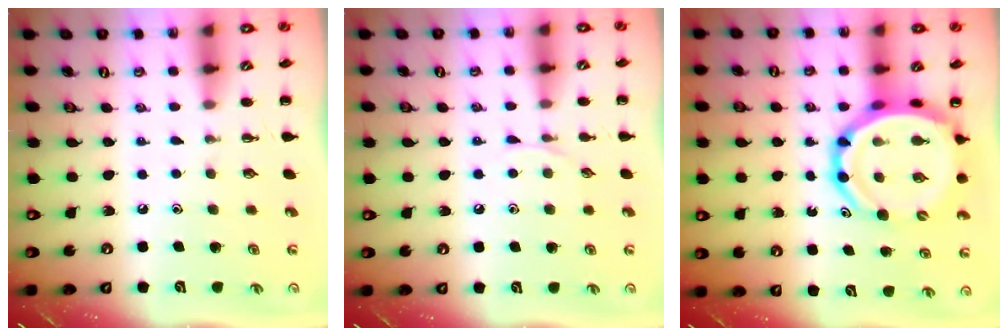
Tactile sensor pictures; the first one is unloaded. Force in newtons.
{"total": 4.2, "press": 4.0, "slide": 1.3}
{"total": 15.6, "press": 15.0, "slide": 4.3}